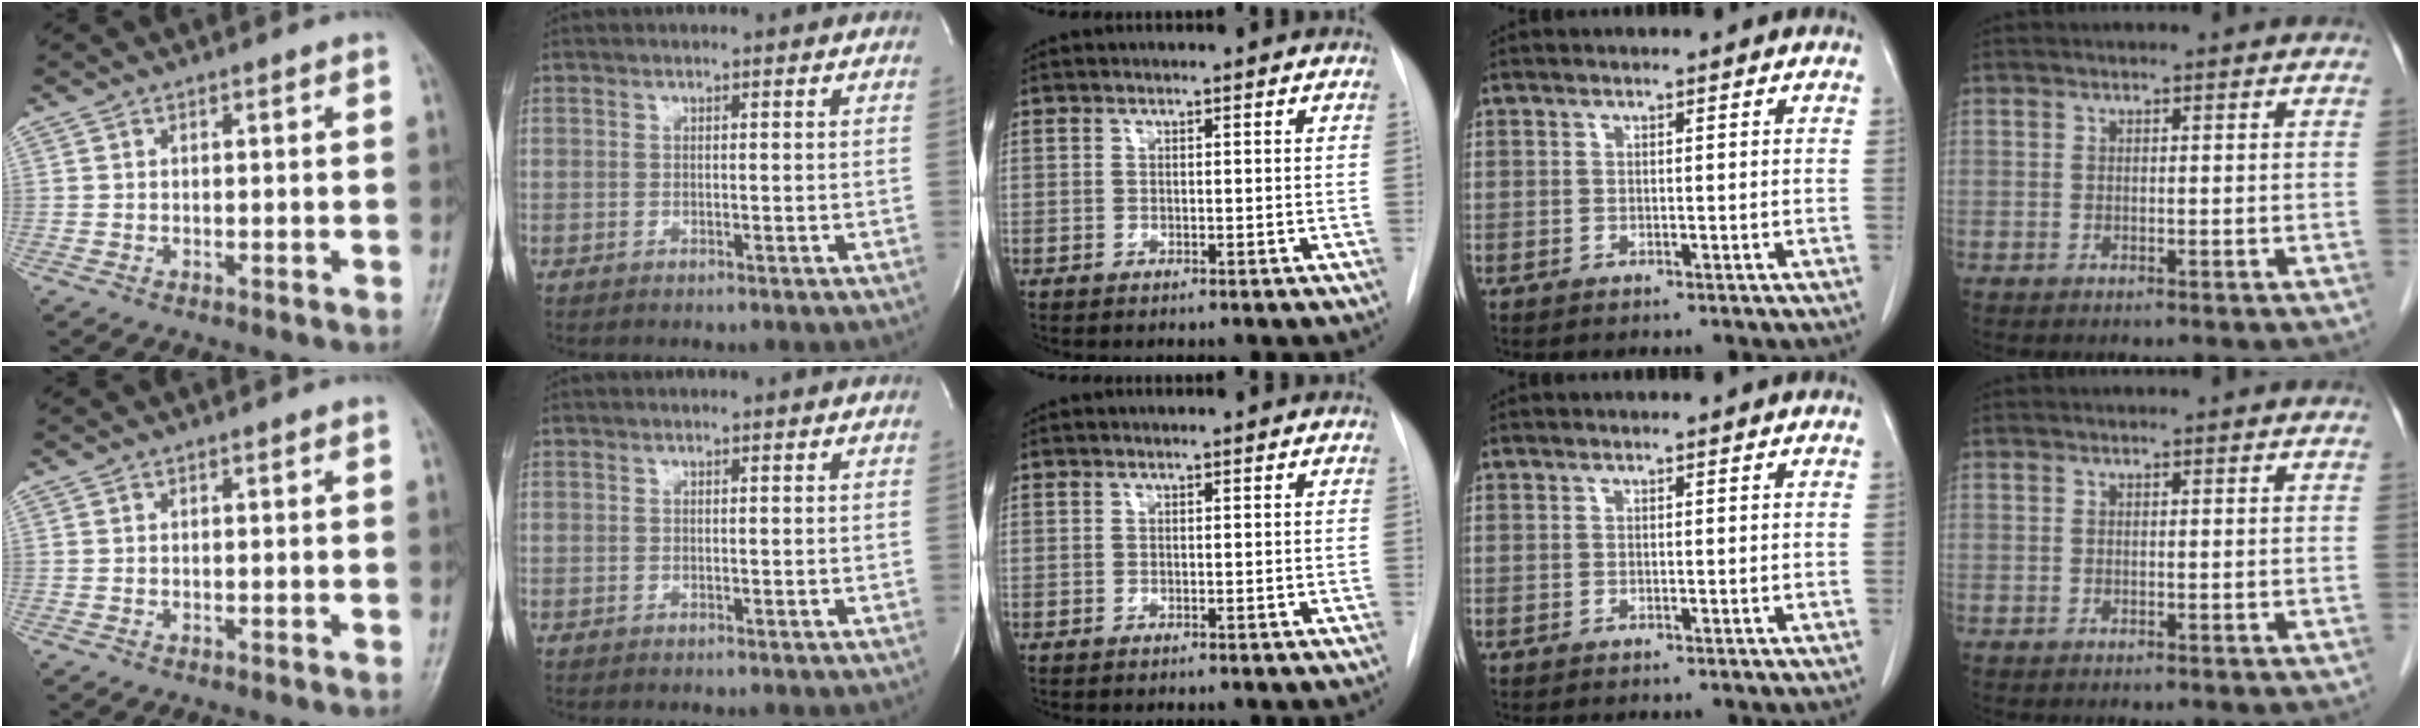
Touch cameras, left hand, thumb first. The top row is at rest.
{}